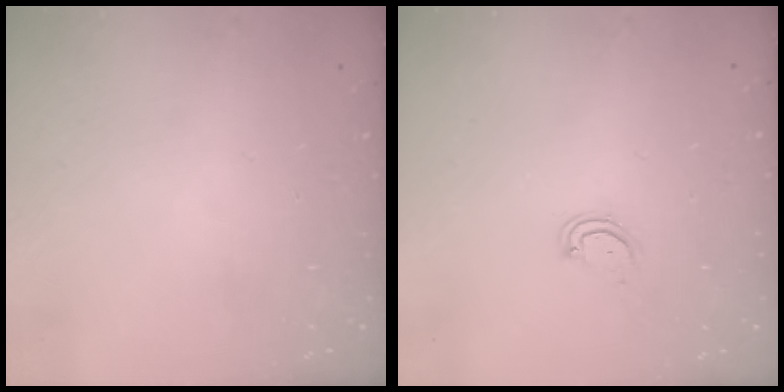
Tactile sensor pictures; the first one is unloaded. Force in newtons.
{"total": 3.7, "press": 3.7, "slide": 0.4}